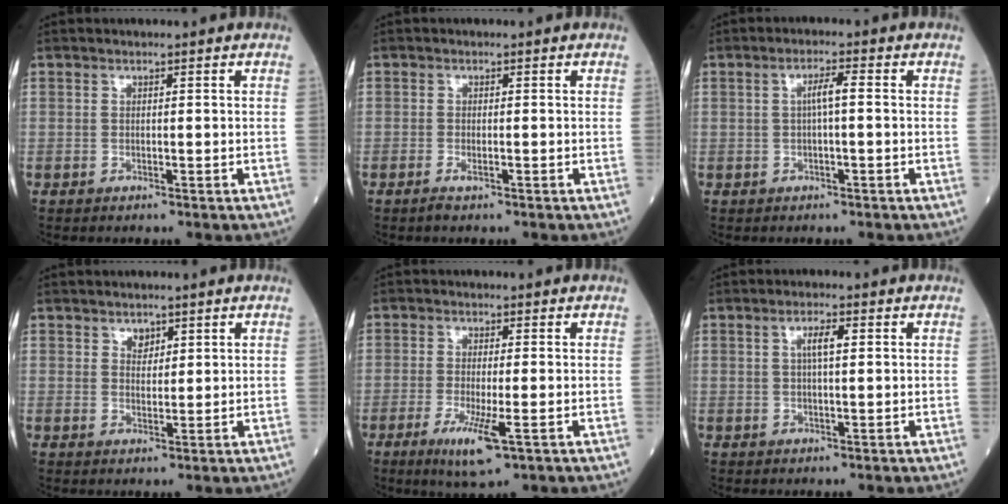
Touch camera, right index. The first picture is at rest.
{"total": 1.1, "force": [-0.6, 0.2, 0.9], "torque": [-0.021, -0.002, -0.009]}
{"total": 2.7, "force": [0.1, 0.2, 2.7], "torque": [-0.049, 0.004, 0.002]}
{"total": 2.0, "force": [1.3, 1.3, 0.8], "torque": [-0.012, -0.002, 0.023]}
{"total": 6.1, "force": [-2.5, 0.6, 5.5], "torque": [-0.106, -0.016, -0.040]}
{"total": 2.8, "force": [0.8, 0.5, 2.7], "torque": [-0.051, 0.003, 0.014]}